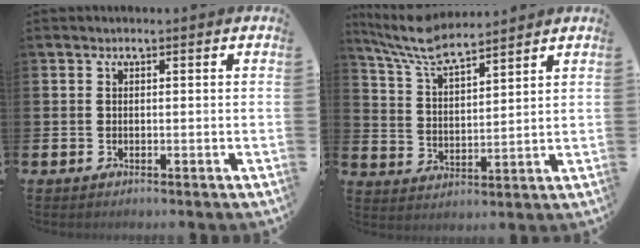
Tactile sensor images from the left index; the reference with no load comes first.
{"total": 7.3, "force": [6.8, 1.0, 2.5], "torque": [-0.077, -0.032, 0.124]}